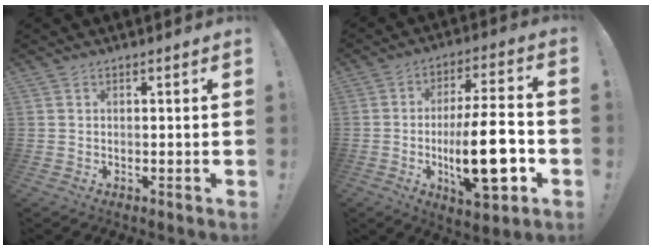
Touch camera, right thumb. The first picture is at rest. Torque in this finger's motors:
{"motor_torque": [0.75, 0.69, 2.03, -0.74, 0.58]}